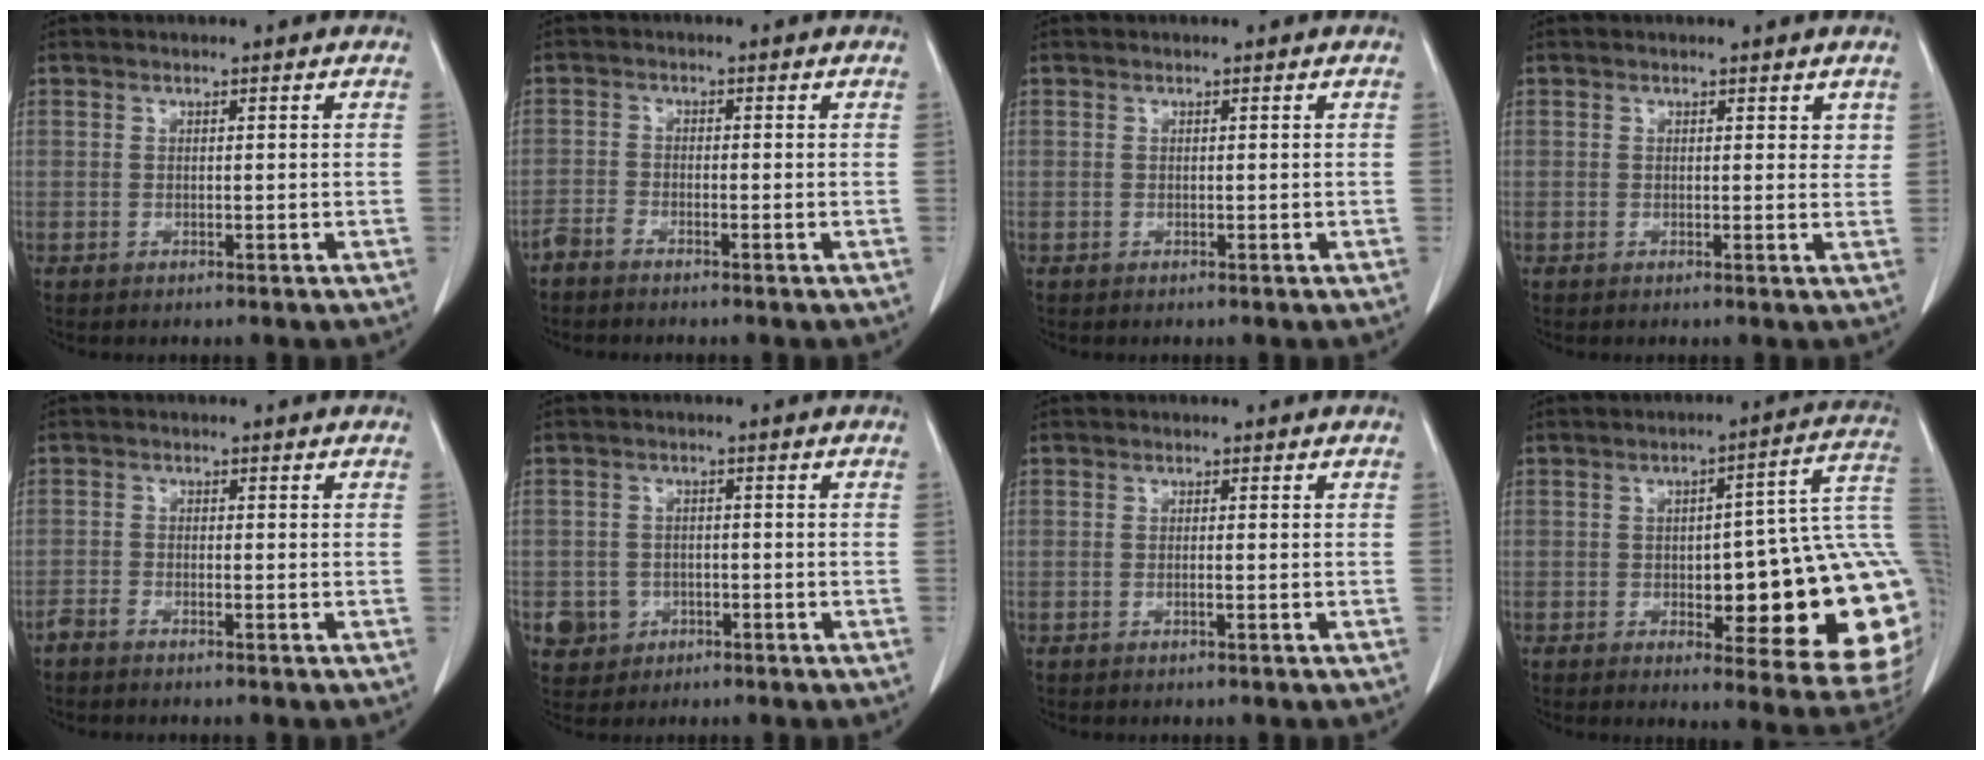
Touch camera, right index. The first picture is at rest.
{"total": 1.9, "force": [-1.7, 0.3, 0.8], "torque": [-0.017, 0.000, -0.035]}
{"total": 0.0}
{"total": 1.6, "force": [1.1, 0.9, 0.7], "torque": [0.003, -0.004, 0.008]}
{"total": 1.6, "force": [-1.3, 0.3, 0.7], "torque": [-0.016, 0.000, -0.027]}
{"total": 4.4, "force": [-1.6, 4.1, 0.5], "torque": [0.000, 0.010, -0.021]}
{"total": 0.7, "force": [-0.3, -0.1, 0.6], "torque": [-0.011, 0.001, -0.004]}
{"total": 23.0, "force": [-1.7, 5.5, 22.2], "torque": [-0.202, 0.028, -0.007]}